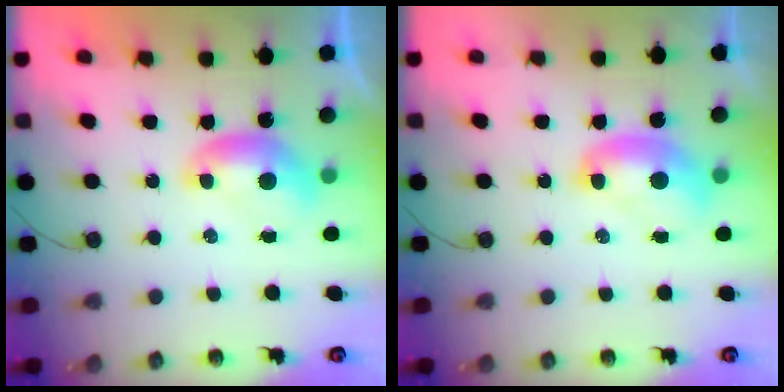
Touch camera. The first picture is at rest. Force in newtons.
{"total": 2.0, "press": 2.0, "slide": 0.0}